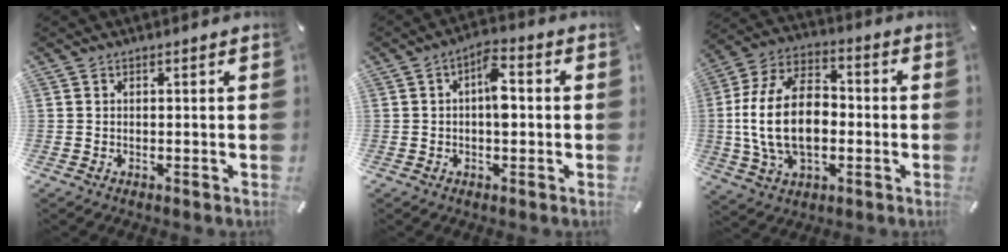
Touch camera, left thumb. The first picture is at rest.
{"total": 6.1, "force": [0.1, 3.0, 5.3], "torque": [-0.069, 0.004, -0.006]}
{"total": 19.3, "force": [-1.8, 12.5, 14.6], "torque": [-0.323, 0.007, -0.034]}